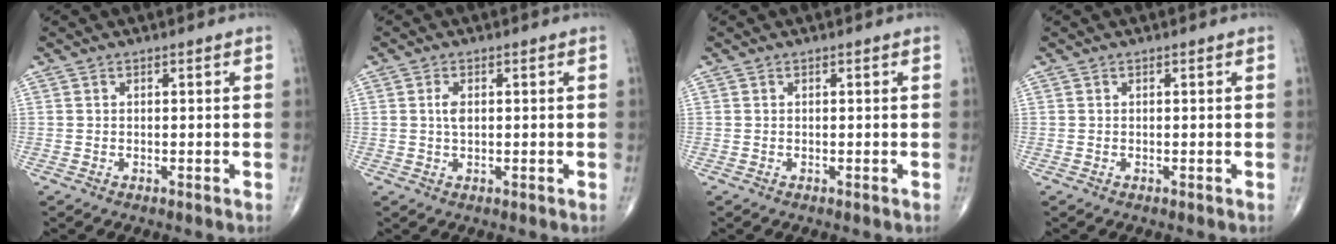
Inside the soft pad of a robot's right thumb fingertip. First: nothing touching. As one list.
[{"total": 2.2, "force": [0.3, 1.1, 1.8], "torque": [-0.036, -0.001, 0.005]}, {"total": 0.0}, {"total": 0.0}]